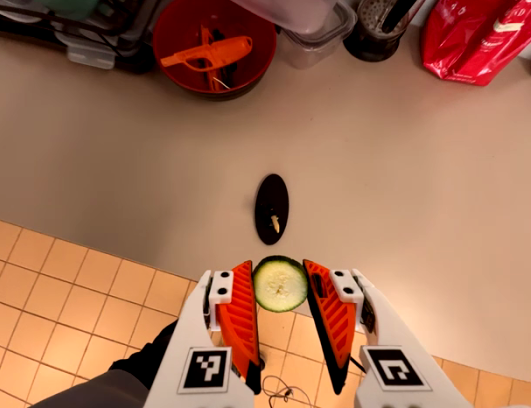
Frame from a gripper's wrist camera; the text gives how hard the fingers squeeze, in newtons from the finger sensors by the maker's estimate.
{"total": 8.0, "left": 7.3, "right": 8.7}